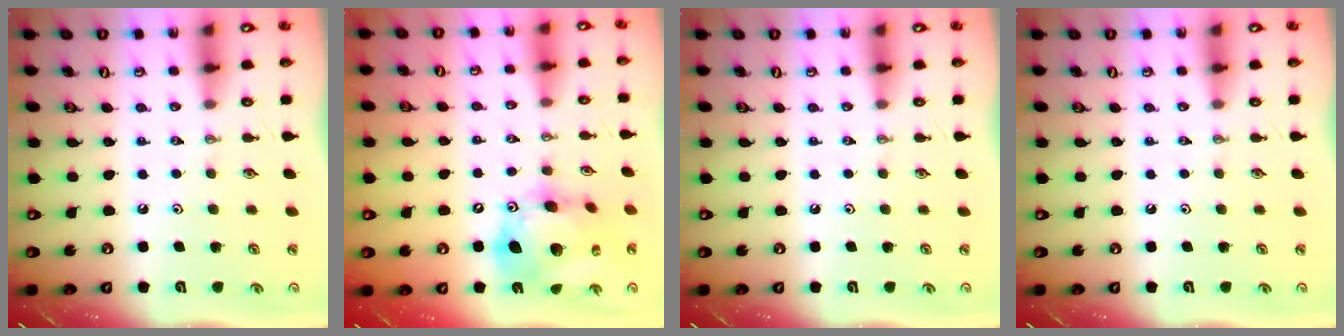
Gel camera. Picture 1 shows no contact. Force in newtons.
{"total": 18.7, "press": 18.5, "slide": 2.3}
{"total": 0.0}
{"total": 0.0}